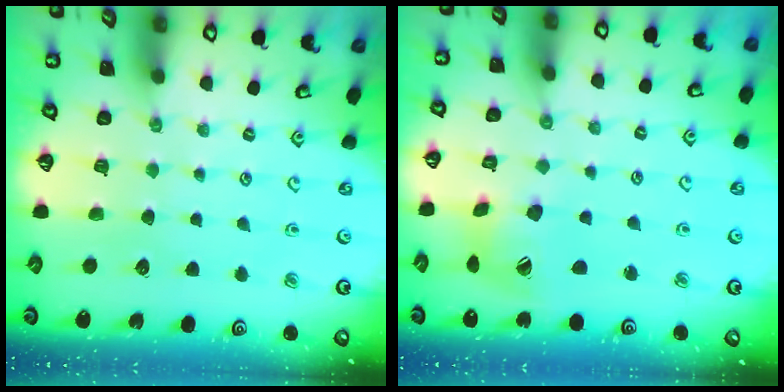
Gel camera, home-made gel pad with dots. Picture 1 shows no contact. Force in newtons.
{"total": 11.8, "press": 11.7, "slide": 1.3}